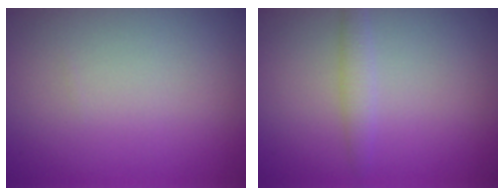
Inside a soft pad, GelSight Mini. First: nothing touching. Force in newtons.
{"total": 1.4, "press": 1.4, "slide": 0.0}